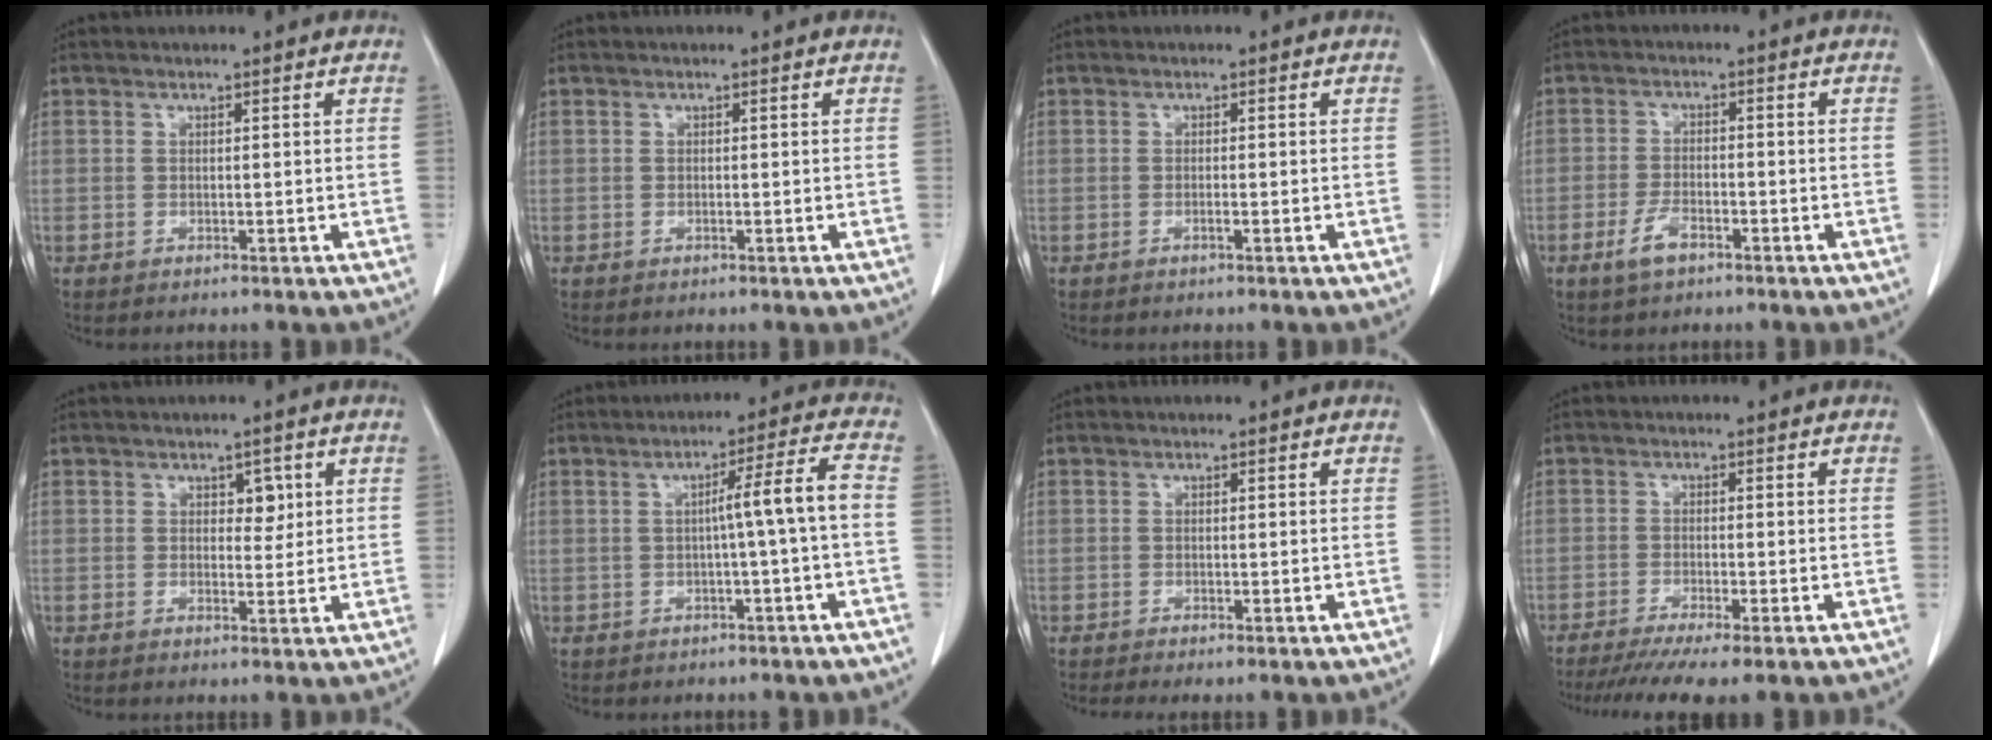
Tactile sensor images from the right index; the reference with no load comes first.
{"total": 0.0}
{"total": 0.5, "force": [-0.3, -0.1, 0.4], "torque": [-0.009, 0.001, -0.006]}
{"total": 3.8, "force": [-2.3, 1.4, 2.7], "torque": [-0.056, 0.000, -0.039]}
{"total": 2.5, "force": [0.9, 1.6, 1.7], "torque": [-0.015, 0.001, 0.012]}
{"total": 5.8, "force": [-0.8, -1.1, 5.6], "torque": [-0.083, 0.014, -0.010]}
{"total": 1.3, "force": [-1.0, 0.1, 0.9], "torque": [-0.017, -0.005, -0.017]}
{"total": 8.4, "force": [-6.5, 0.1, 5.3], "torque": [-0.078, -0.017, -0.102]}